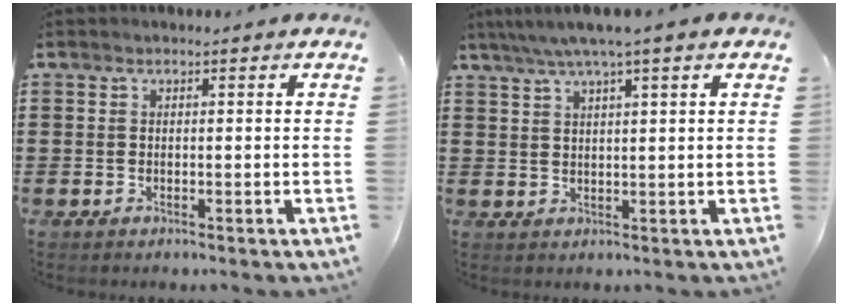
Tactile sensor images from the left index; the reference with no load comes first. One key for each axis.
{"total": 4.0, "fx": 2.5, "fy": -0.1, "fz": 3.1, "tx": -0.065, "ty": -0.001, "tz": 0.043}